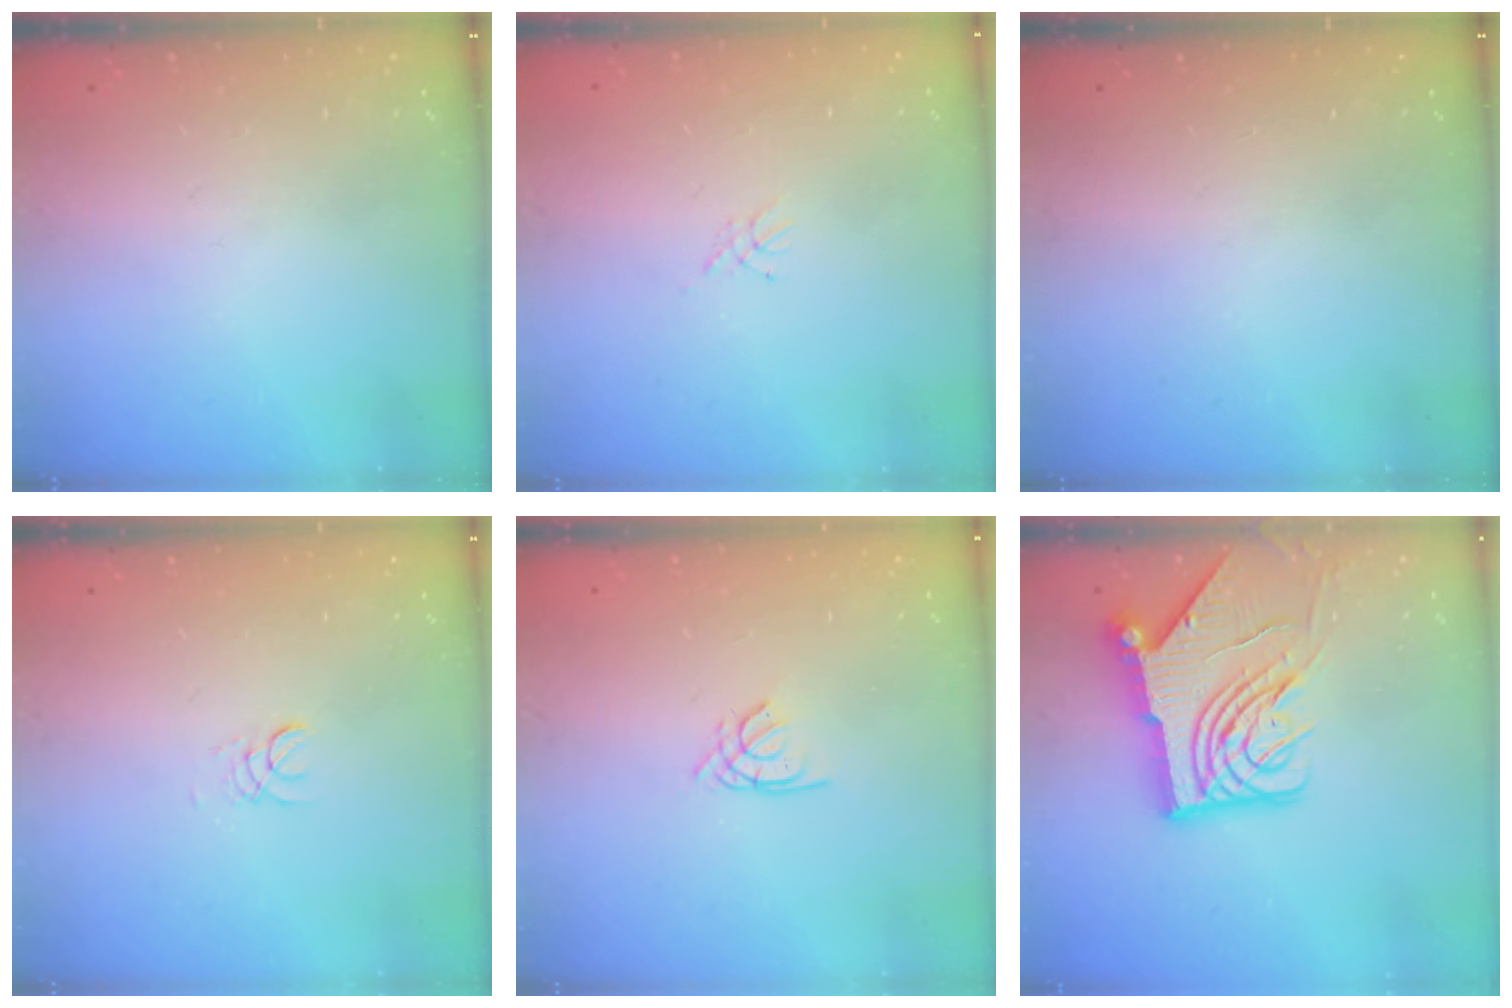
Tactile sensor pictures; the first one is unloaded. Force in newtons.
{"total": 2.3, "press": 2.2, "slide": 0.3}
{"total": 0.0}
{"total": 2.0, "press": 2.0, "slide": 0.2}
{"total": 1.4, "press": 1.4, "slide": 0.4}
{"total": 15.0, "press": 14.9, "slide": 1.5}